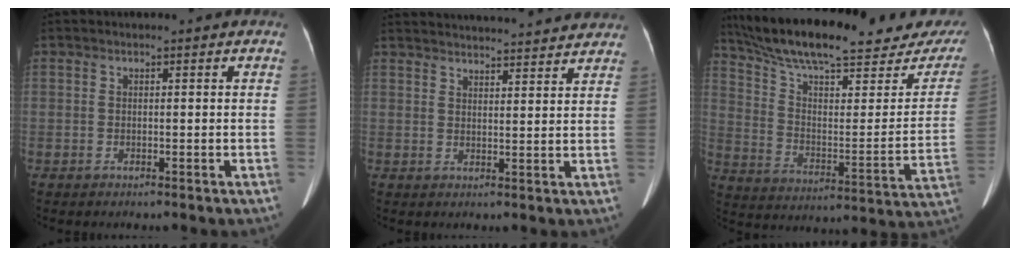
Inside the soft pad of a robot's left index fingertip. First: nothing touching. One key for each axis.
{"total": 21.7, "fx": 20.5, "fy": 2.8, "fz": 6.4, "tx": -0.097, "ty": 0.001, "tz": 0.262}
{"total": 27.6, "fx": 23.9, "fy": 4.7, "fz": 13.1, "tx": -0.211, "ty": -0.064, "tz": 0.329}